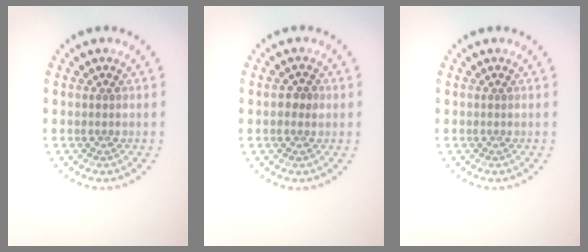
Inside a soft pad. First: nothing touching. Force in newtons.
{"total": 1.5, "press": 1.5, "slide": 0.1}
{"total": 0.0}